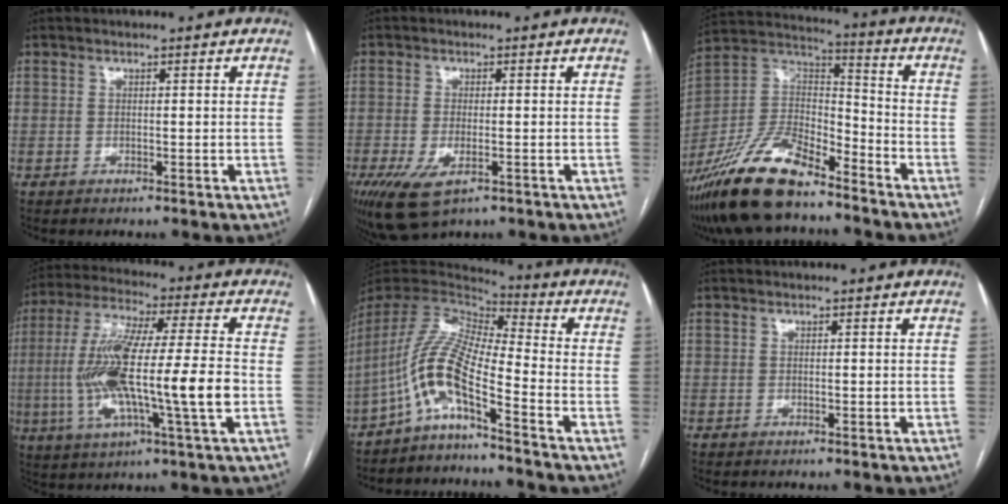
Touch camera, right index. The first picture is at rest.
{"total": 7.9, "force": [-4.1, 3.2, 6.0], "torque": [-0.112, -0.020, -0.065]}
{"total": 18.5, "force": [-14.0, 5.4, 10.8], "torque": [-0.231, -0.001, -0.263]}
{"total": 18.3, "force": [-2.5, 1.4, 18.0], "torque": [-0.361, 0.001, -0.044]}
{"total": 10.2, "force": [-6.1, 0.6, 8.2], "torque": [-0.173, 0.010, -0.122]}
{"total": 0.0}